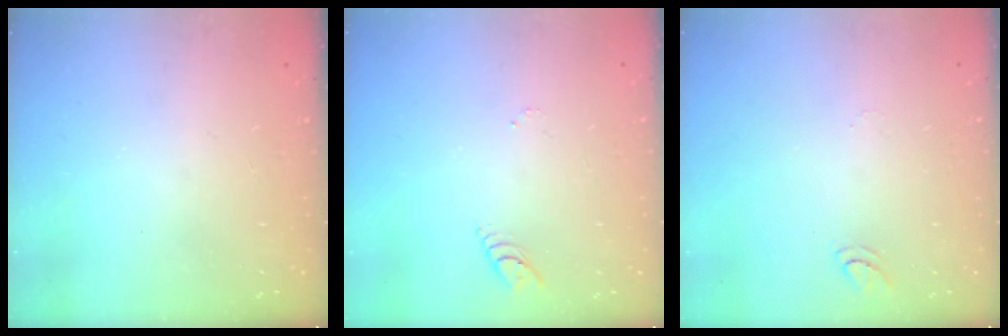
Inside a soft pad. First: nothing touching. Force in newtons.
{"total": 3.0, "press": 3.0, "slide": 0.3}
{"total": 4.9, "press": 4.9, "slide": 0.5}